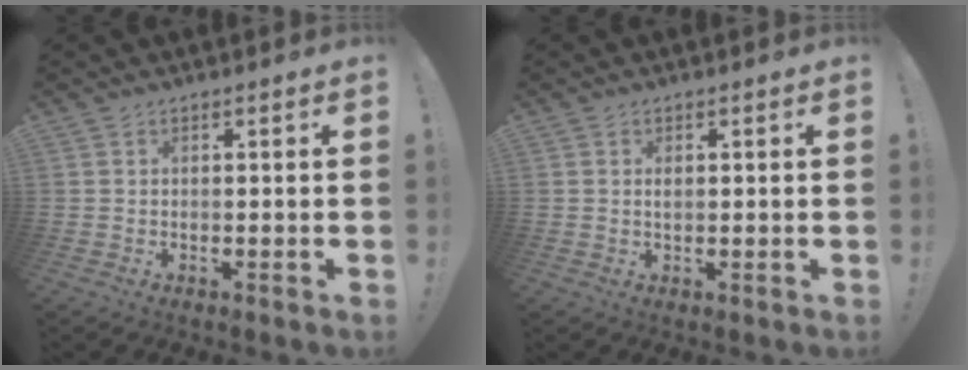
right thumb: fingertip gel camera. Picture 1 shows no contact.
{"total": 1.0, "force": [0.2, 0.6, 0.8], "torque": [-0.010, 0.001, 0.002]}